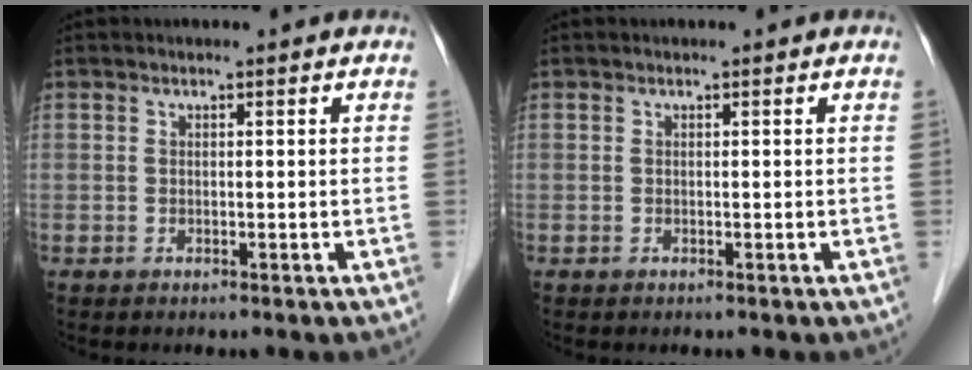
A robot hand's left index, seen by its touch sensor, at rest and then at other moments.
{"total": 0.0}